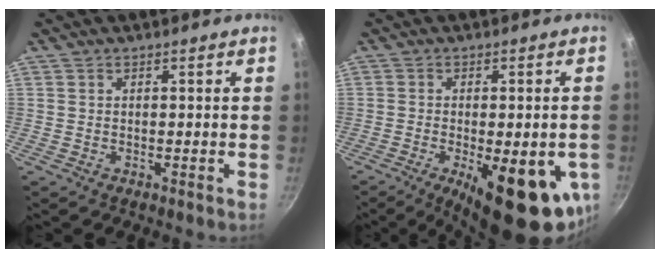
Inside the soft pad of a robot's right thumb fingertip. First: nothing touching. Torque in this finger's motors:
{"motor_torque": [3.02, 1.99, 2.17, -0.58, 0.45]}